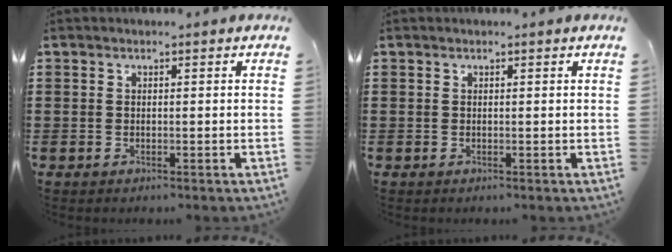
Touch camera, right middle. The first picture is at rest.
{"total": 0.0}